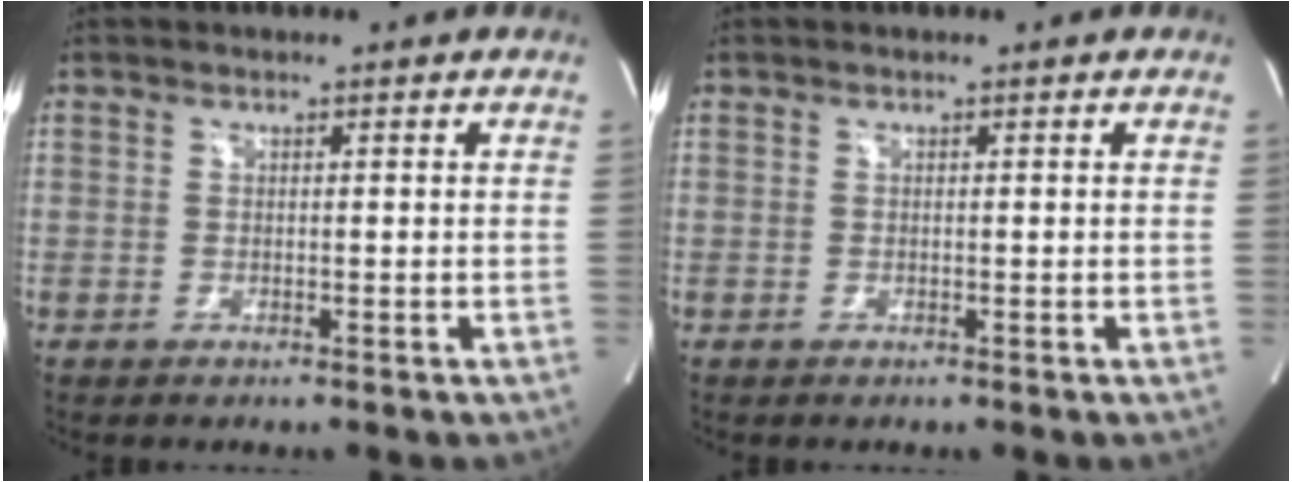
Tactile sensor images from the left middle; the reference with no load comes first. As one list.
[{"total": 0.0}]